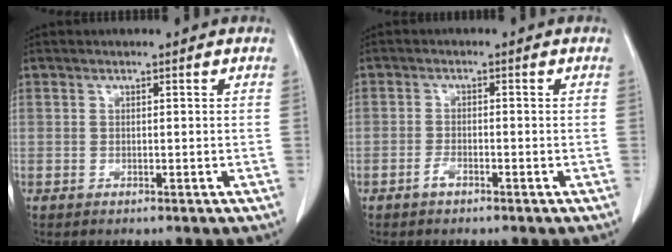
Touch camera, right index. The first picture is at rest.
{"total": 1.6, "force": [-1.1, 0.5, 1.0], "torque": [-0.019, 0.001, -0.020]}